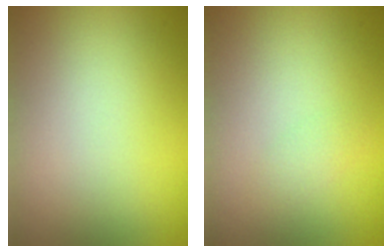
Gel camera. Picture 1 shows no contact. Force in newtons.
{"total": 0.9, "press": 0.9, "slide": 0.1}